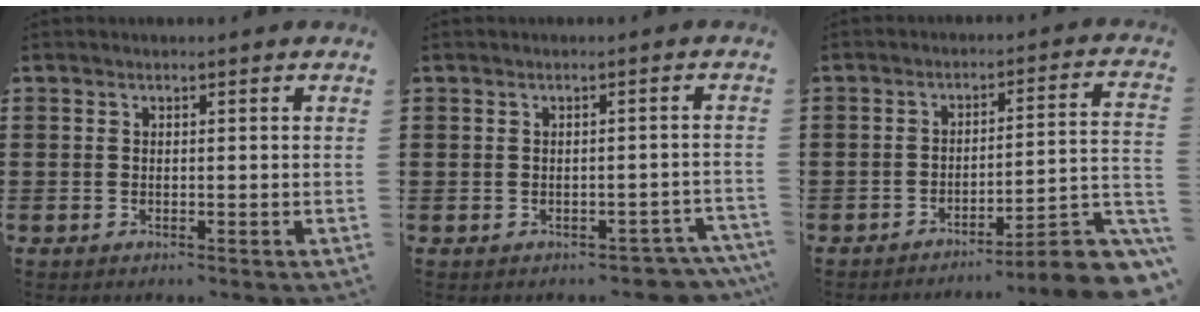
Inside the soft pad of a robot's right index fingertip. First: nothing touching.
{"total": 2.2, "force": [-2.0, 0.8, 0.2], "torque": [-0.008, 0.002, -0.044]}
{"total": 6.4, "force": [-5.0, 0.1, 3.9], "torque": [-0.060, -0.013, -0.098]}